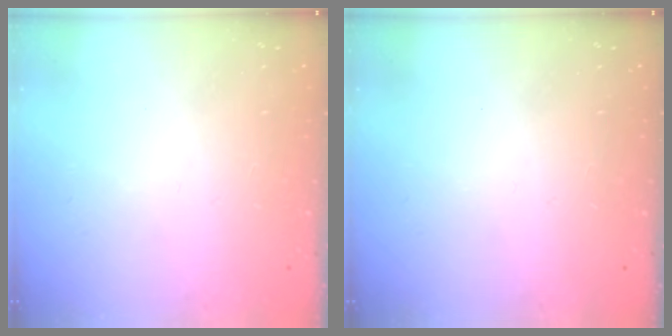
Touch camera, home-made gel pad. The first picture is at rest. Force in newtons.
{"total": 0.0}